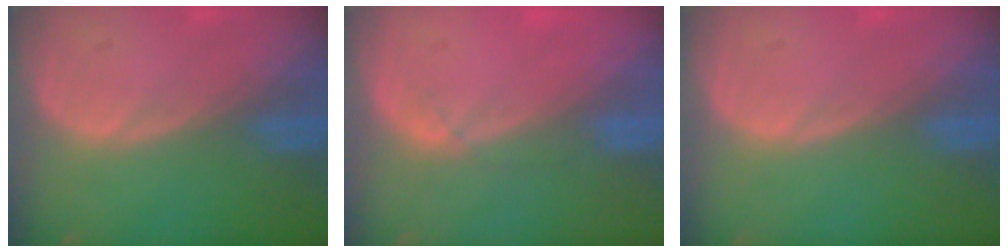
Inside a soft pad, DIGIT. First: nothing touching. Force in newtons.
{"total": 1.4, "press": 1.3, "slide": 0.5}
{"total": 0.0}